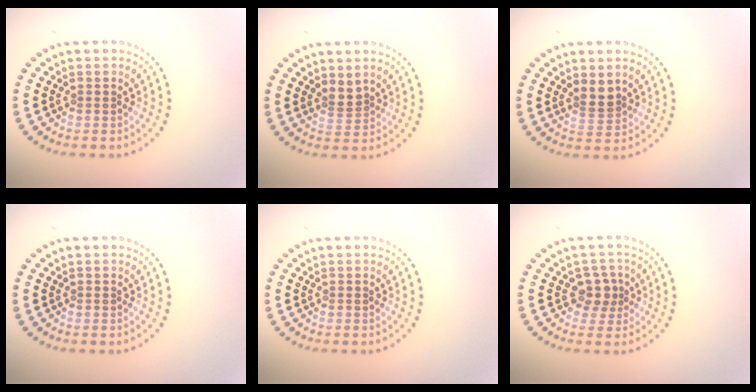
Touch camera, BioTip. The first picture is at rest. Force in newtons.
{"total": 1.3, "press": 0.8, "slide": 1.0}
{"total": 2.2, "press": 1.8, "slide": 1.3}
{"total": 0.0}
{"total": 0.0}
{"total": 2.2, "press": 1.9, "slide": 1.1}